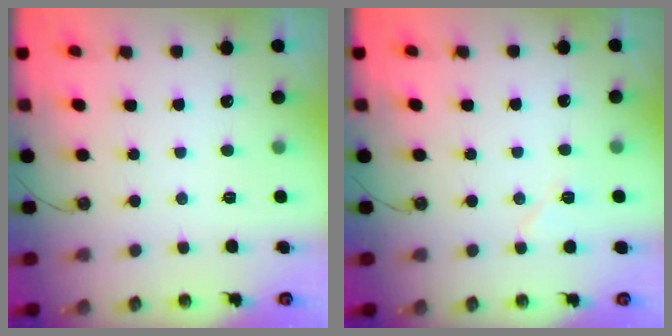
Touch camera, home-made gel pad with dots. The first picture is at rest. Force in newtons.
{"total": 5.3, "press": 5.1, "slide": 1.5}